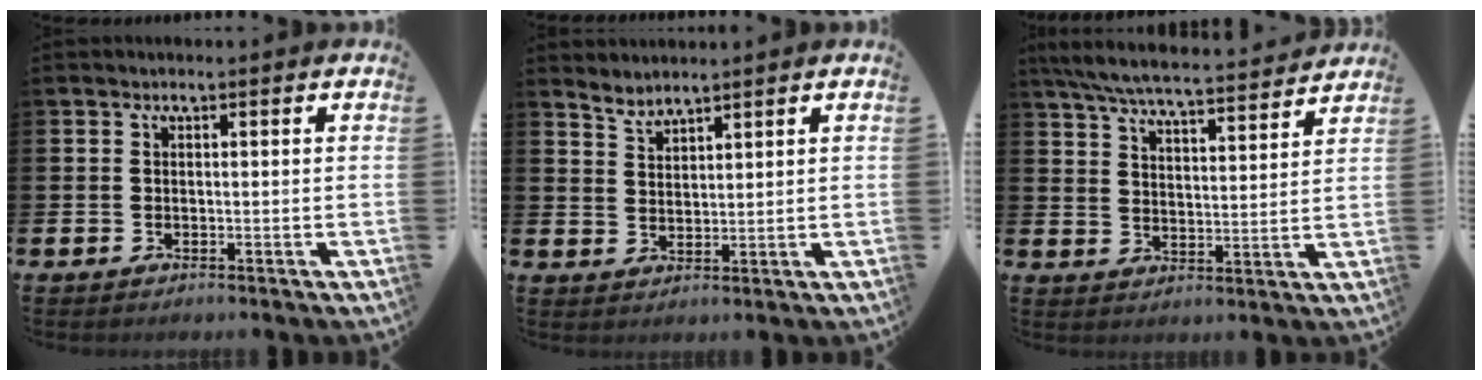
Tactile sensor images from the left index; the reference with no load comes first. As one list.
[{"total": 2.6, "force": [2.6, 0.1, -0.2], "torque": [-0.011, -0.011, 0.050]}, {"total": 6.9, "force": [6.5, 0.5, 2.2], "torque": [-0.071, -0.042, 0.115]}]